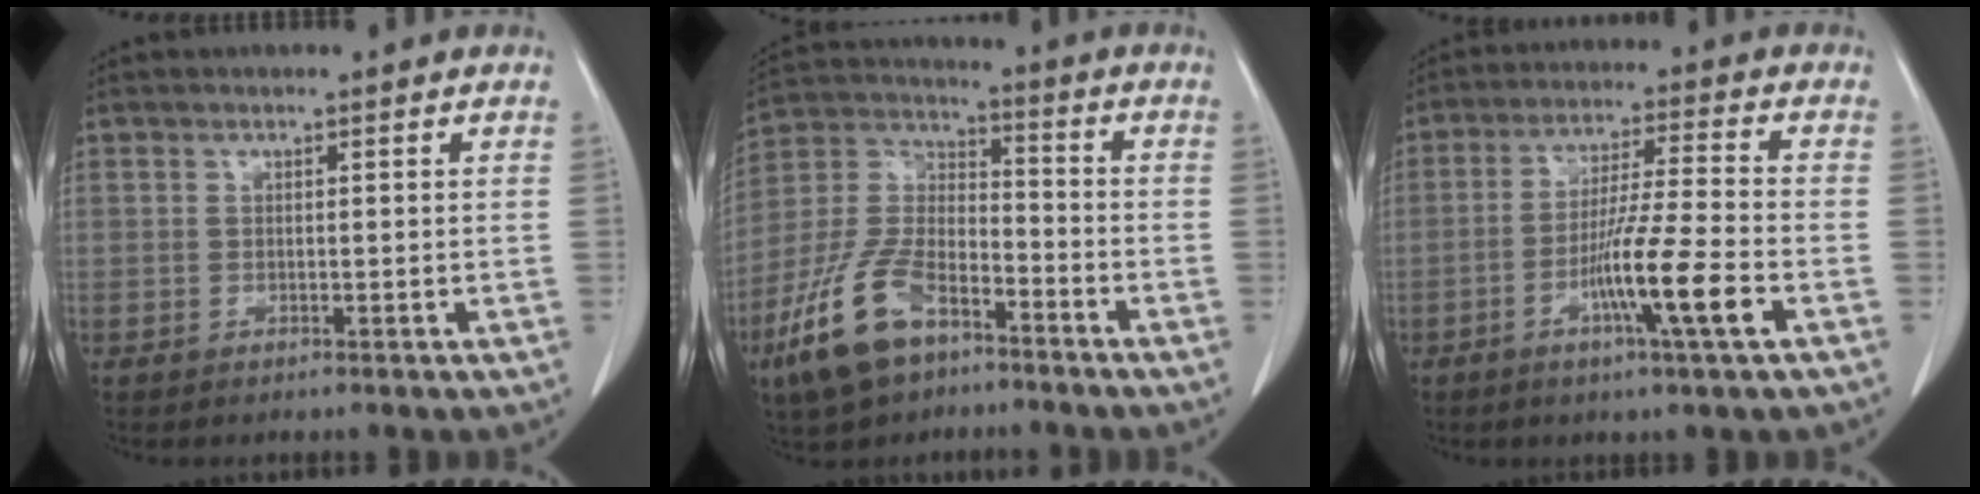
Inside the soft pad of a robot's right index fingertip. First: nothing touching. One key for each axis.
{"total": 14.0, "fx": -8.3, "fy": 6.5, "fz": 9.2, "tx": -0.207, "ty": -0.004, "tz": -0.162}
{"total": 10.8, "fx": -4.1, "fy": -0.7, "fz": 9.9, "tx": -0.180, "ty": -0.015, "tz": -0.077}